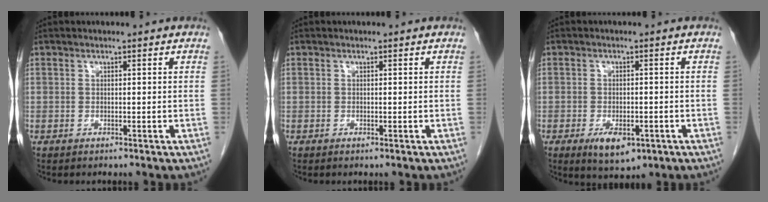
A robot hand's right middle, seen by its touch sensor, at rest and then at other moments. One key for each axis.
{"total": 0.0}
{"total": 5.6, "fx": -2.7, "fy": 2.4, "fz": 4.2, "tx": -0.071, "ty": -0.008, "tz": -0.031}